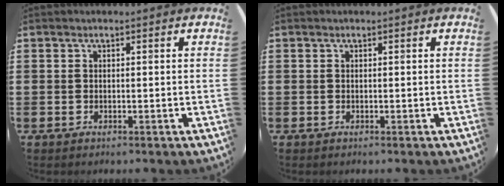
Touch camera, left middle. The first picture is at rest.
{"total": 0.0}